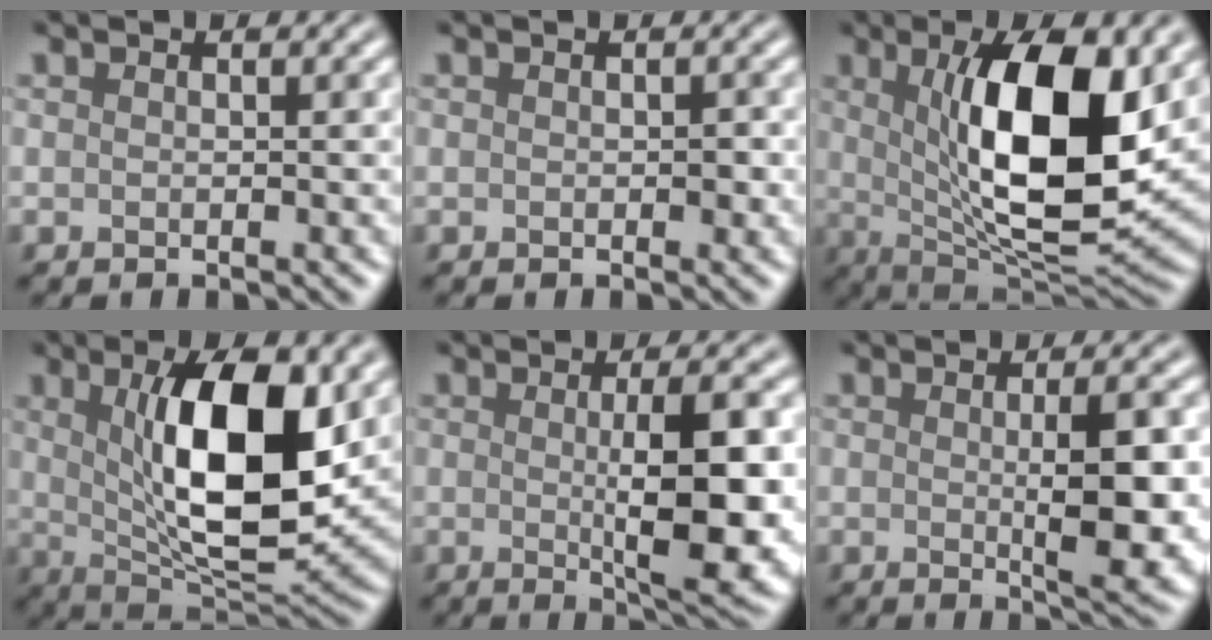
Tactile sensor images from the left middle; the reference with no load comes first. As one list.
[{"total": 0.8, "force": [0.0, 0.5, 0.6], "torque": [-0.007, -0.003, 0.000]}, {"total": 12.4, "force": [2.3, 4.1, 11.4], "torque": [-0.181, -0.010, 0.045]}, {"total": 10.9, "force": [2.4, 3.7, 9.9], "torque": [-0.156, -0.010, 0.047]}, {"total": 8.2, "force": [-0.1, 1.9, 8.0], "torque": [-0.114, -0.005, 0.005]}, {"total": 6.3, "force": [0.0, 1.3, 6.1], "torque": [-0.086, -0.004, 0.005]}]